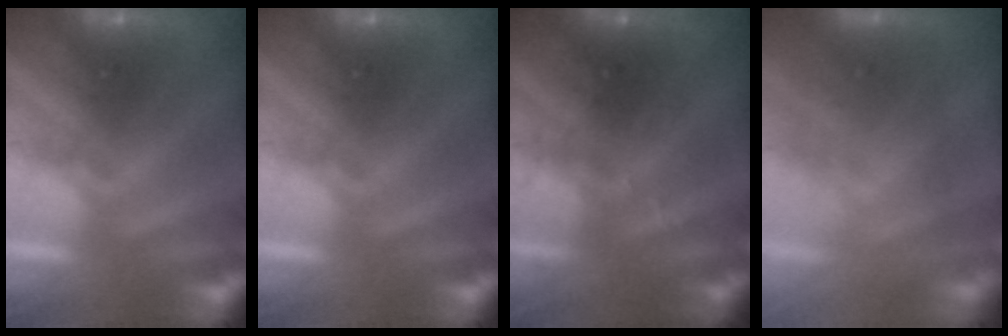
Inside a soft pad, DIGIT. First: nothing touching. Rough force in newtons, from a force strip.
{"total": 0.0}
{"total": 2.9}
{"total": 3.6}